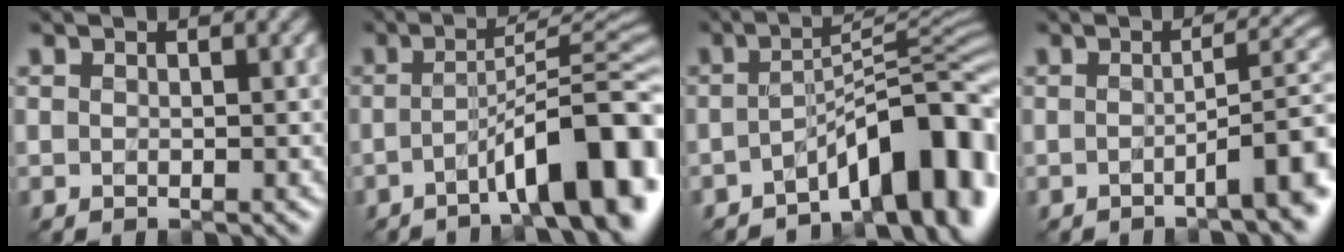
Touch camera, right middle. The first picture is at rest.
{"total": 9.5, "force": [-3.8, 1.9, 8.5], "torque": [-0.107, 0.018, -0.063]}
{"total": 9.7, "force": [-5.1, 3.2, 7.6], "torque": [-0.075, 0.016, -0.089]}
{"total": 5.8, "force": [-2.4, 1.2, 5.2], "torque": [-0.060, 0.011, -0.042]}